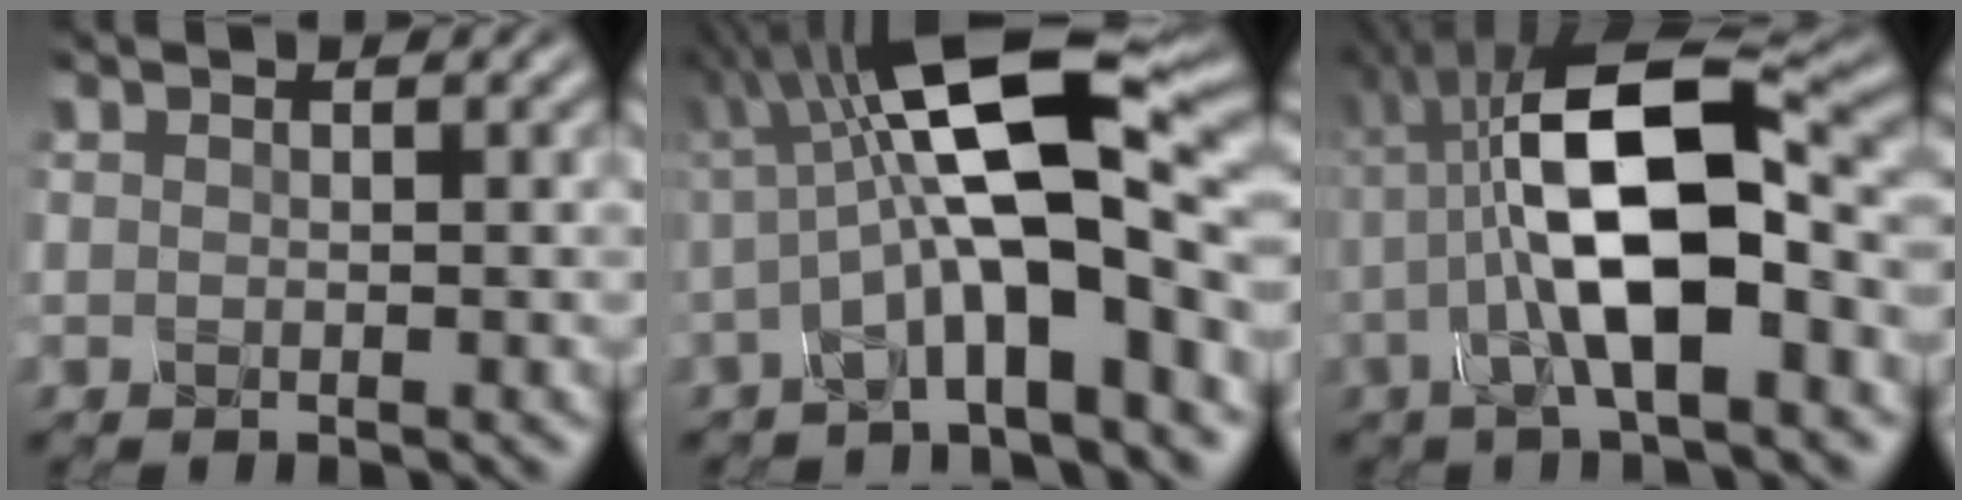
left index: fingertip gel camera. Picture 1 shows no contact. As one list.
[{"total": 12.5, "force": [-0.1, 3.4, 12.0], "torque": [-0.196, 0.021, -0.013]}, {"total": 11.0, "force": [-0.8, 3.6, 10.3], "torque": [-0.179, 0.013, -0.023]}]